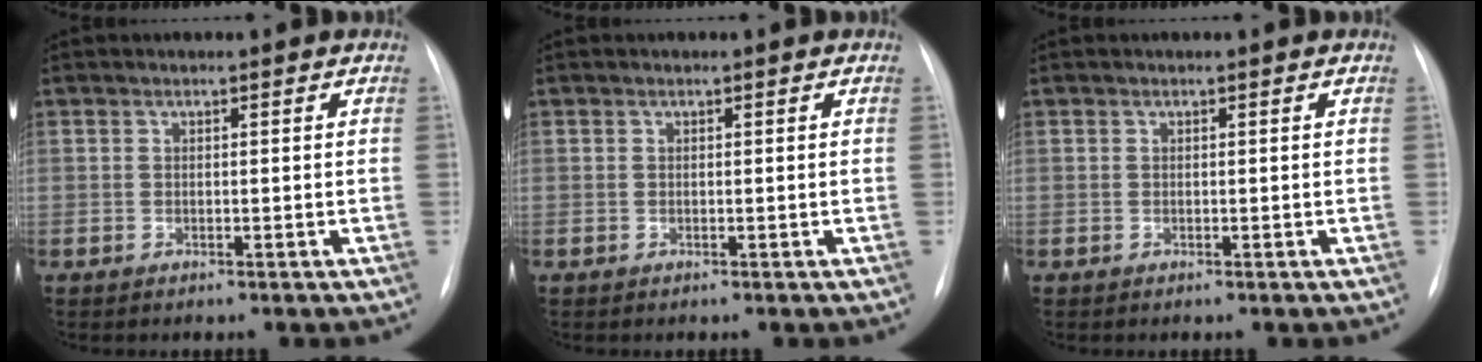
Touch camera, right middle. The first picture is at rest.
{"total": 0.0}
{"total": 0.0}